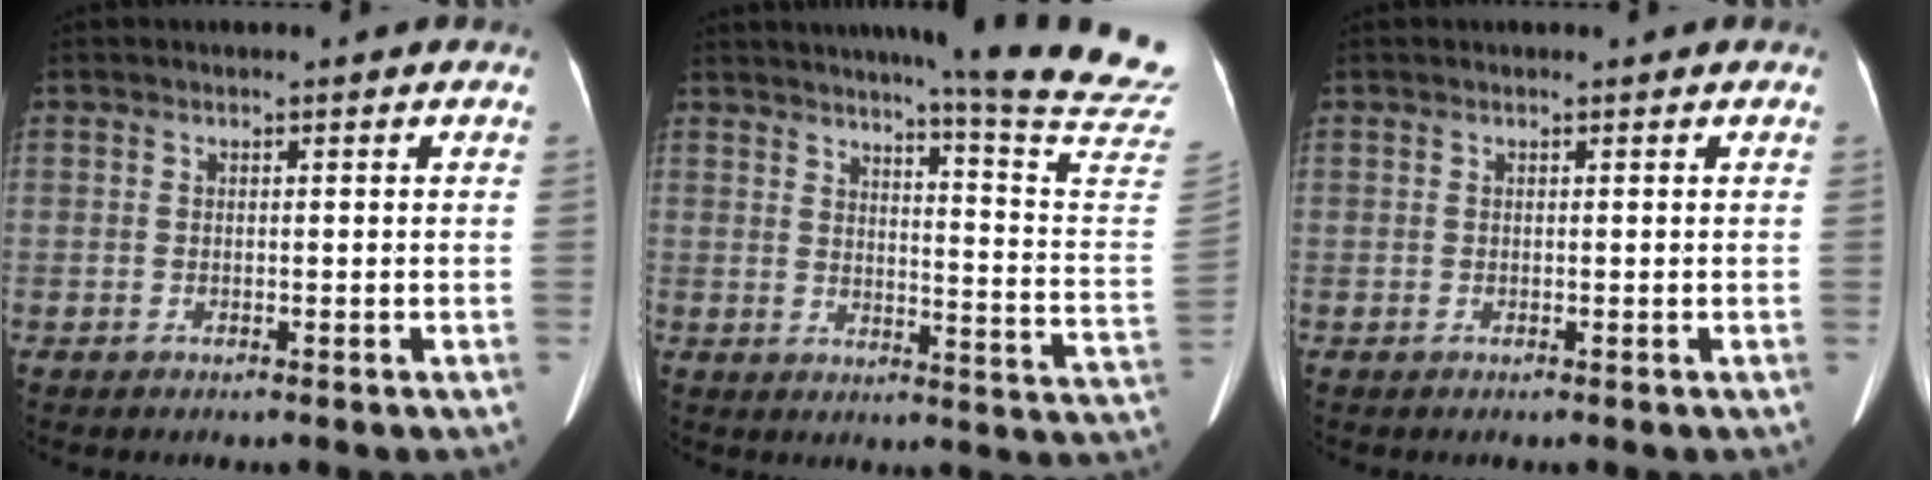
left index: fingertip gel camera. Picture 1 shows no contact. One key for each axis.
{"total": 22.1, "fx": 19.2, "fy": -2.9, "fz": 10.4, "tx": -0.154, "ty": -0.117, "tz": 0.224}
{"total": 0.0}